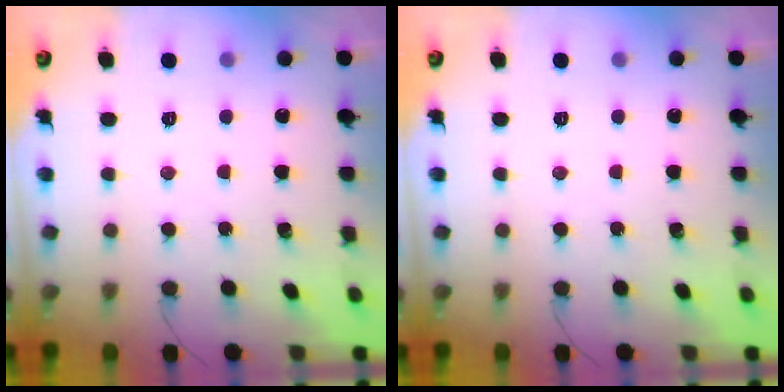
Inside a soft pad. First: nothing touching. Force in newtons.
{"total": 0.0}